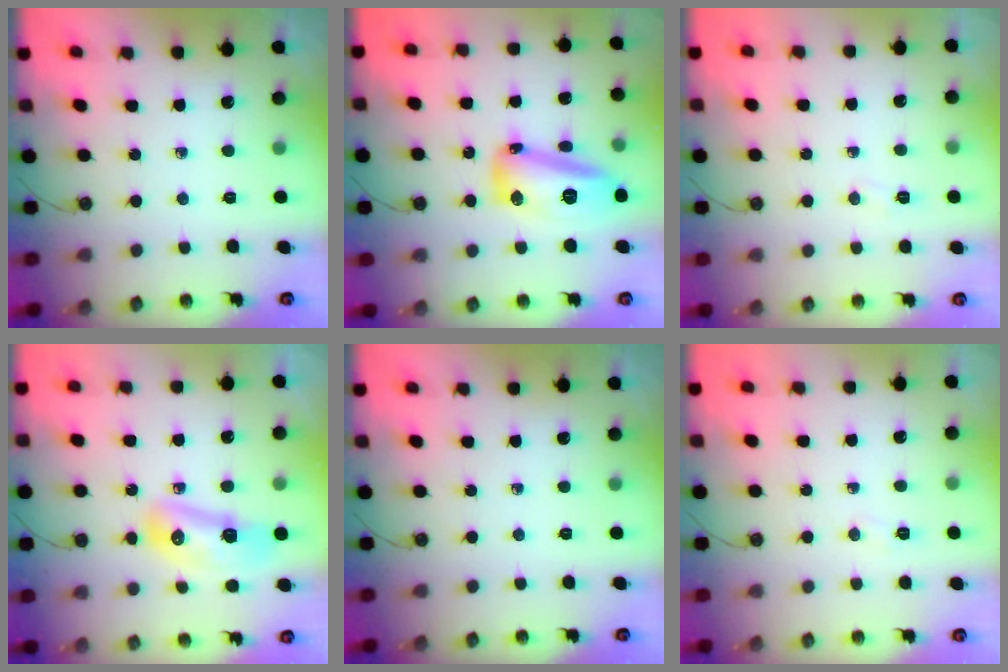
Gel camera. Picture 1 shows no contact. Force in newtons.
{"total": 28.9, "press": 21.0, "slide": 19.9}
{"total": 3.4, "press": 3.4, "slide": 0.5}
{"total": 9.5, "press": 9.4, "slide": 1.2}
{"total": 0.0}
{"total": 3.4, "press": 3.4, "slide": 0.5}